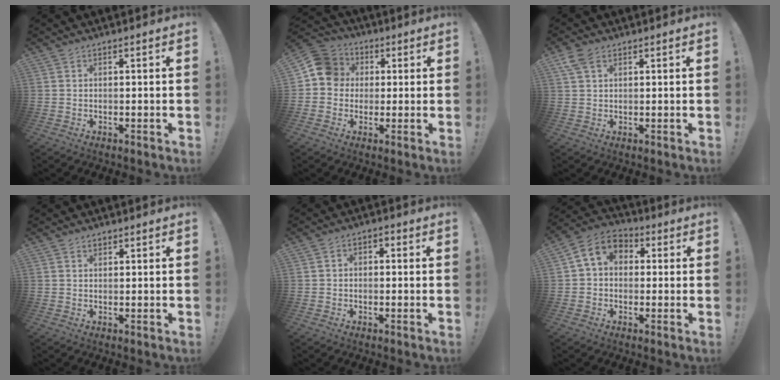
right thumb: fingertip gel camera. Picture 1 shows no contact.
{"total": 10.2, "force": [1.2, 9.6, 3.4], "torque": [-0.045, 0.011, 0.027]}
{"total": 4.7, "force": [2.5, 2.7, 2.9], "torque": [-0.053, -0.003, 0.050]}
{"total": 1.0, "force": [0.7, 0.6, 0.2], "torque": [0.000, -0.003, 0.014]}
{"total": 2.4, "force": [-1.5, 1.5, 1.0], "torque": [-0.015, 0.013, -0.030]}
{"total": 8.6, "force": [1.6, 6.7, 5.1], "torque": [-0.092, 0.008, 0.036]}